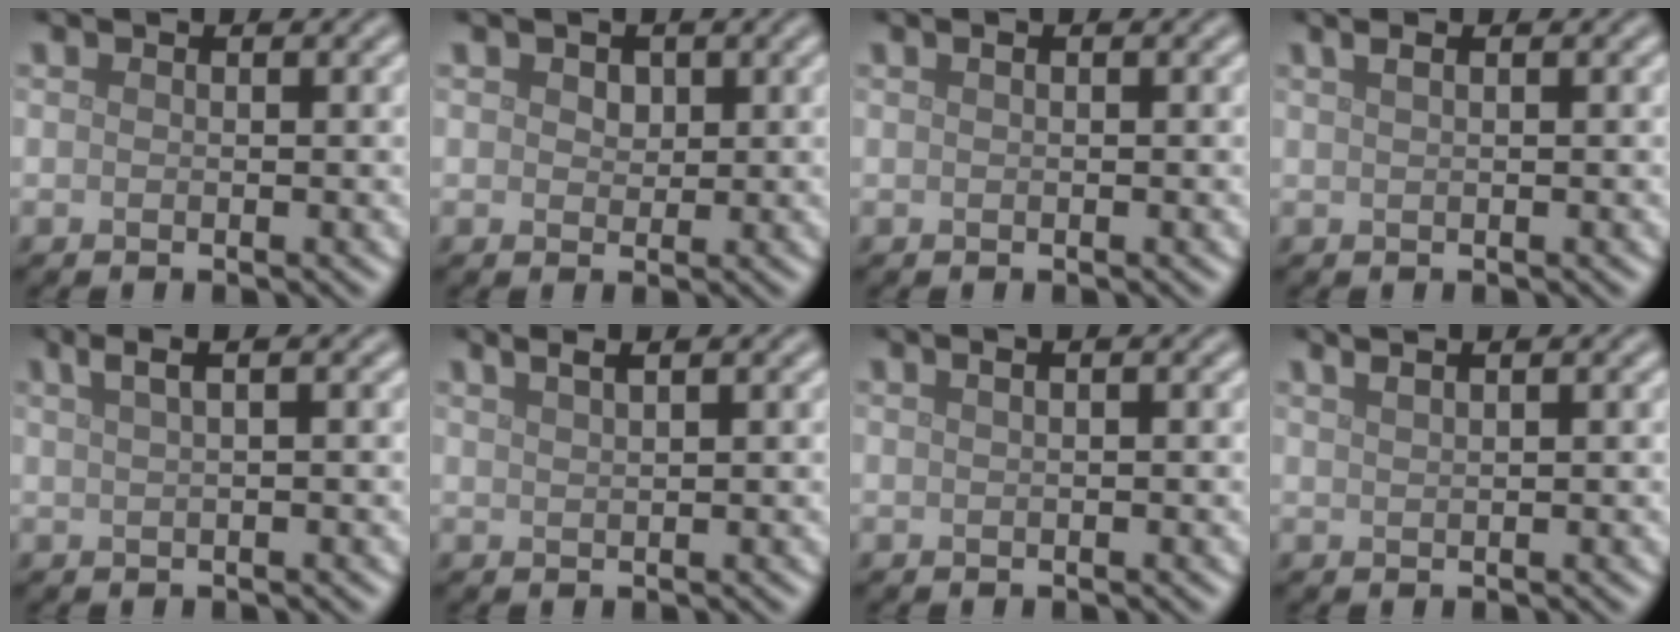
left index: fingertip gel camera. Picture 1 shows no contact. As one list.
[{"total": 1.3, "force": [0.6, 1.0, 0.6], "torque": [-0.012, -0.001, 0.009]}, {"total": 0.6, "force": [0.3, 0.2, 0.5], "torque": [-0.010, 0.004, 0.005]}, {"total": 2.1, "force": [1.2, 0.9, 1.4], "torque": [-0.016, 0.002, 0.002]}, {"total": 2.9, "force": [1.7, 0.9, 2.2], "torque": [-0.024, 0.006, 0.018]}, {"total": 3.1, "force": [2.0, 1.3, 2.0], "torque": [-0.009, 0.015, 0.004]}, {"total": 2.3, "force": [1.1, 1.1, 1.6], "torque": [-0.009, 0.012, -0.005]}, {"total": 3.0, "force": [2.1, 1.2, 1.8], "torque": [-0.009, 0.016, 0.005]}]